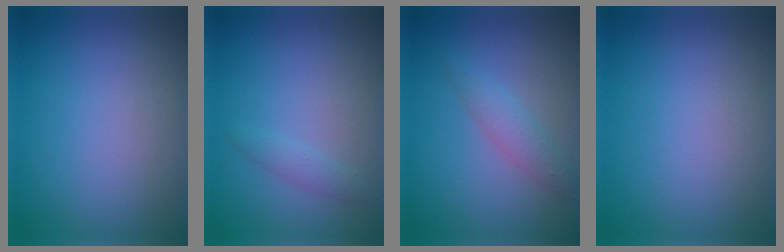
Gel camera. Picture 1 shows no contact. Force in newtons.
{"total": 1.1, "press": 1.1, "slide": 0.0}
{"total": 2.0, "press": 2.0, "slide": 0.0}
{"total": 0.0}